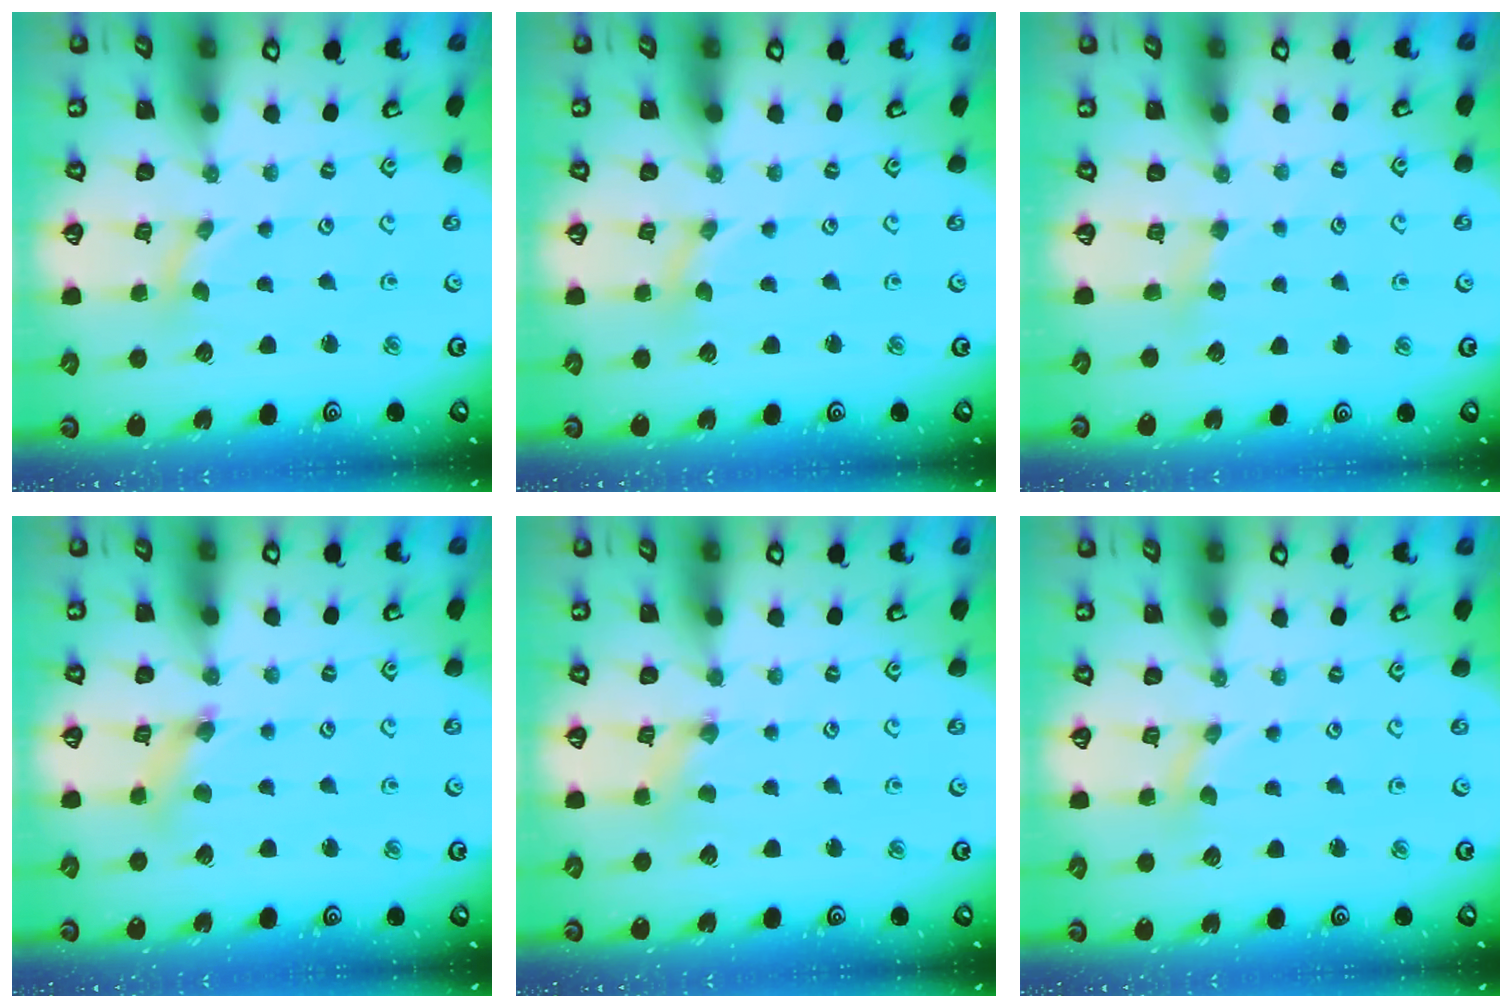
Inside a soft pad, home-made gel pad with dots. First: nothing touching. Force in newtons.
{"total": 0.0}
{"total": 3.7, "press": 3.6, "slide": 0.4}
{"total": 3.4, "press": 3.4, "slide": 0.3}
{"total": 0.8, "press": 0.7, "slide": 0.1}
{"total": 0.0}